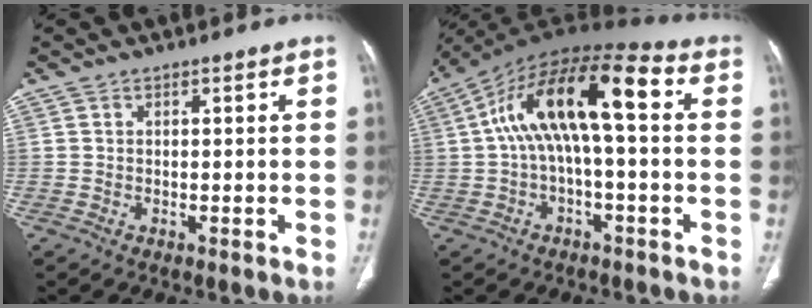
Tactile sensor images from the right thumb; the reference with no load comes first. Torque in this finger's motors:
{"motor_torque": [0.61, 0.63, 1.54, -0.39, 0.35]}